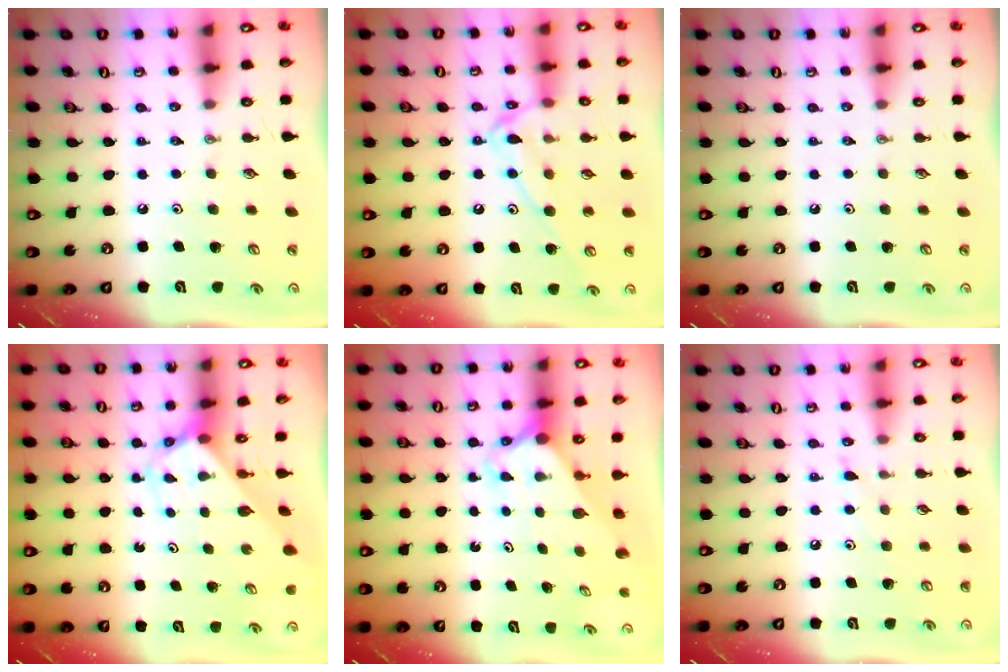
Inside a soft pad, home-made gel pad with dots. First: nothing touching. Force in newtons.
{"total": 12.8, "press": 12.7, "slide": 0.8}
{"total": 0.0}
{"total": 2.9, "press": 2.9, "slide": 0.2}
{"total": 2.7, "press": 2.7, "slide": 0.1}
{"total": 6.2, "press": 6.2, "slide": 0.7}